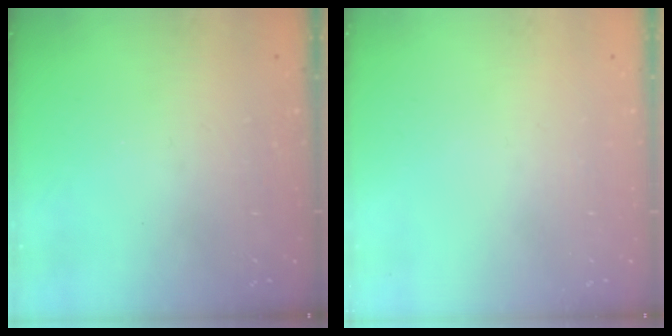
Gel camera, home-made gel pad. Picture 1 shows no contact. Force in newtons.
{"total": 0.0}